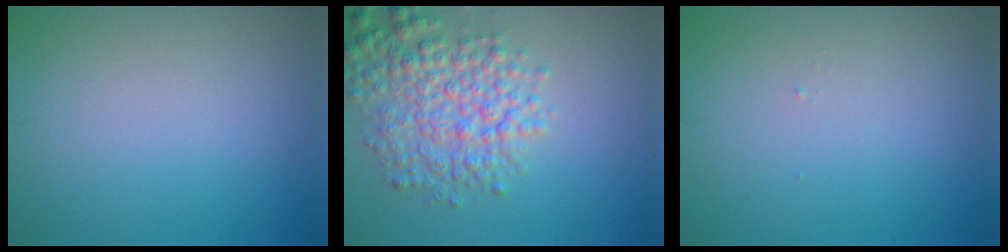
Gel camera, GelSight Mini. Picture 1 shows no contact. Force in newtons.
{"total": 5.5, "press": 5.5, "slide": 0.2}
{"total": 0.0}